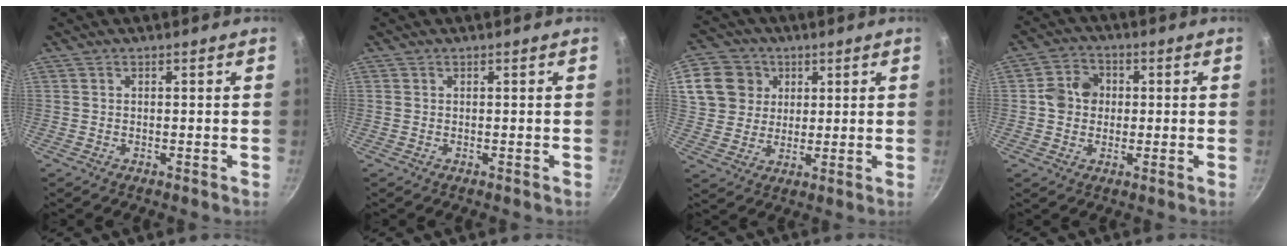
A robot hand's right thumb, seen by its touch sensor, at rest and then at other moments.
{"total": 0.0}
{"total": 11.3, "force": [3.9, 9.9, 4.0], "torque": [-0.053, 0.001, 0.066]}
{"total": 6.5, "force": [0.3, 5.7, 3.1], "torque": [-0.026, 0.009, -0.008]}